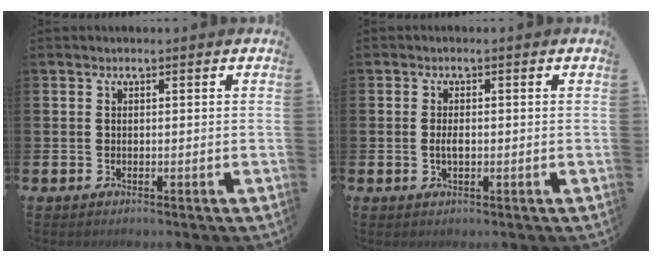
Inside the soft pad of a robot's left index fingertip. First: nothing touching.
{"total": 1.8, "force": [-0.2, 0.8, 1.6], "torque": [-0.028, 0.002, -0.005]}